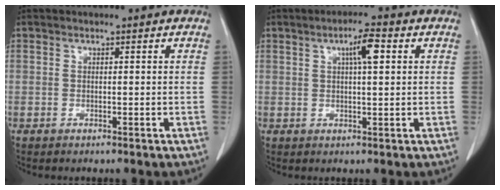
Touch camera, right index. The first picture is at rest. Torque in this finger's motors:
{"motor_torque": [0.49, 0.18, 0.11, 0.04]}